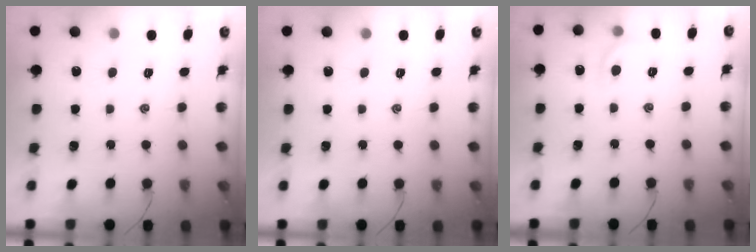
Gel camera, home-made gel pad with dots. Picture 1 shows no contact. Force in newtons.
{"total": 0.0}
{"total": 5.8, "press": 5.6, "slide": 1.5}